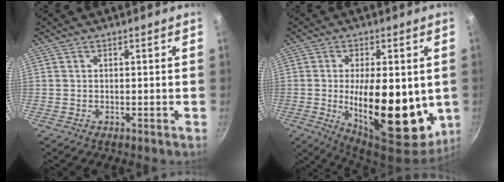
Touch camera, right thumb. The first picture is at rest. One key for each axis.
{"total": 20.7, "fx": -1.5, "fy": 9.3, "fz": 18.5, "tx": -0.259, "ty": -0.023, "tz": -0.014}